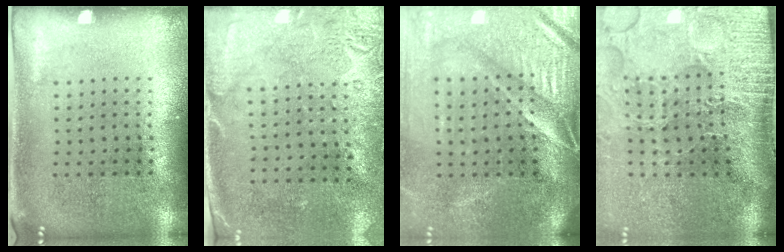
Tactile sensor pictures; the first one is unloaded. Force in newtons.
{"total": 2.7, "press": 2.2, "slide": 1.7}
{"total": 4.6, "press": 3.9, "slide": 2.4}
{"total": 5.0, "press": 4.0, "slide": 2.9}